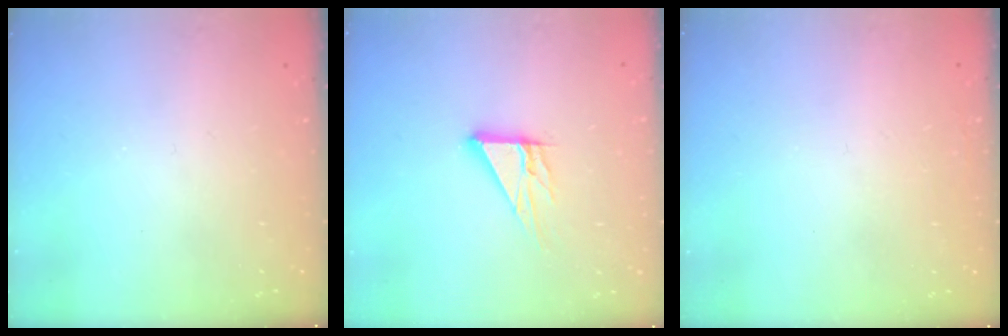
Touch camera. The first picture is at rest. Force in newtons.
{"total": 9.0, "press": 9.0, "slide": 0.7}
{"total": 1.6, "press": 1.6, "slide": 0.1}